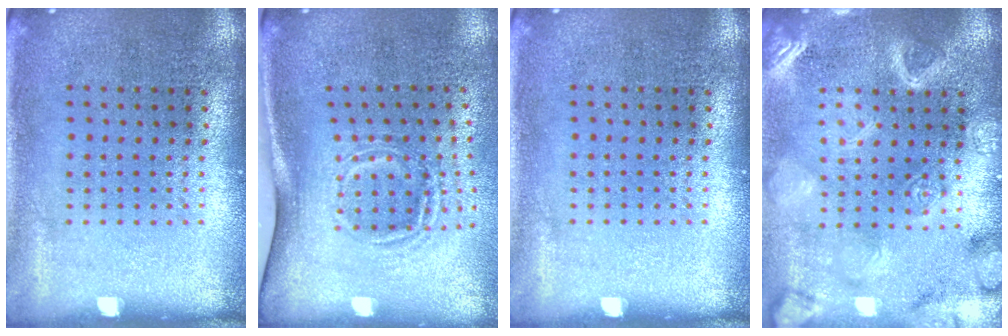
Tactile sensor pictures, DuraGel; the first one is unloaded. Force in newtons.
{"total": 1.8, "press": 1.2, "slide": 1.4}
{"total": 0.0}
{"total": 3.2, "press": 3.2, "slide": 0.2}